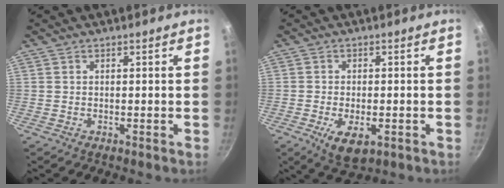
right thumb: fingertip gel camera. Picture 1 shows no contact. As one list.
[{"total": 6.9, "force": [-2.4, 3.3, 5.5], "torque": [-0.088, -0.003, -0.031]}]